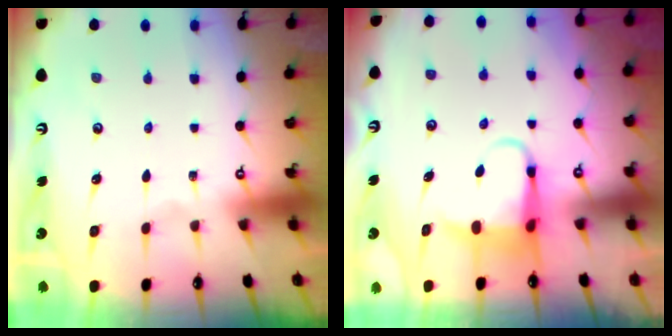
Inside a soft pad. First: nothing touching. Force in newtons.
{"total": 5.5, "press": 5.5, "slide": 0.4}